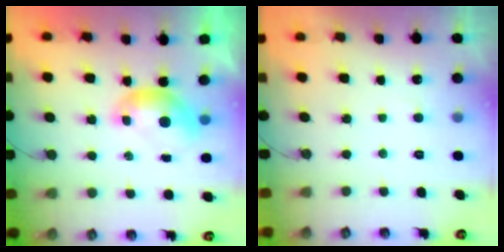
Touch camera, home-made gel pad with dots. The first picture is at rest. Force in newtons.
{"total": 3.2, "press": 3.2, "slide": 0.3}